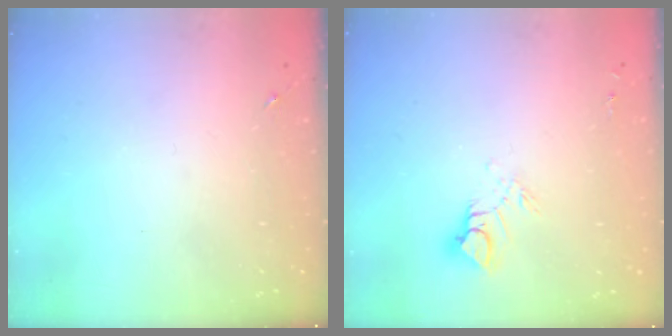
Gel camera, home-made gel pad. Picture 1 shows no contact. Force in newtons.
{"total": 7.4, "press": 7.4, "slide": 0.8}